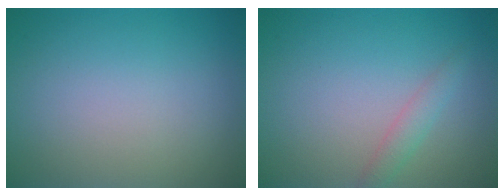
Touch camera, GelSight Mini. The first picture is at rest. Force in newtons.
{"total": 1.5, "press": 1.5, "slide": 0.0}